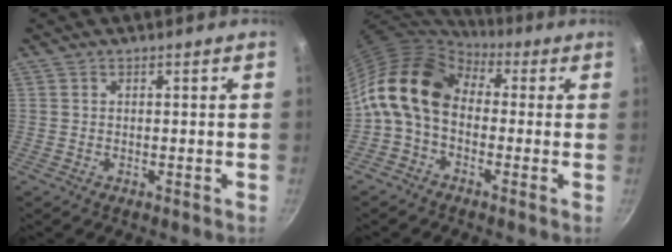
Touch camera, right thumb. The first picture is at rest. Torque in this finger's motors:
{"motor_torque": [2.36, 2.65, 1.03, -1.04, 0.30]}